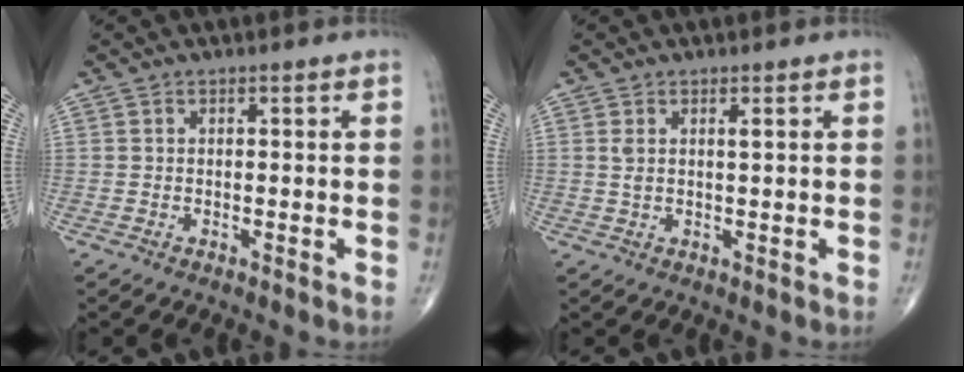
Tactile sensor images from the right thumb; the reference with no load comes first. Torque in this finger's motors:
{"motor_torque": [-0.35, 0.30, 0.21, 0.06, -0.03]}